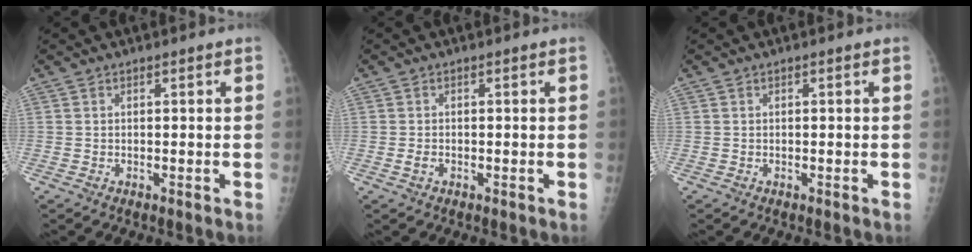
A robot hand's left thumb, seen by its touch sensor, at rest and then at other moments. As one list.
[{"total": 1.2, "force": [-0.3, 0.8, 0.8], "torque": [-0.018, -0.001, -0.007]}, {"total": 0.0}]